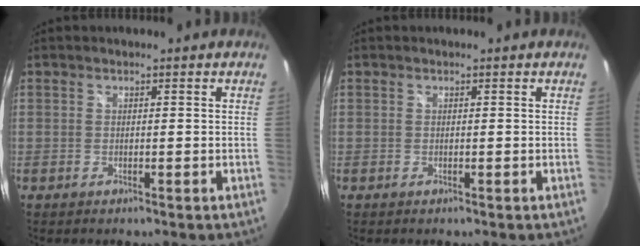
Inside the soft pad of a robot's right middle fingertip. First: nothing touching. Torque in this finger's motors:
{"motor_torque": [0.00, 0.00, 0.00, 0.00]}